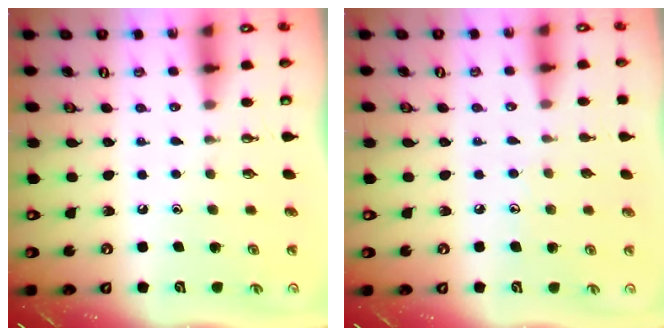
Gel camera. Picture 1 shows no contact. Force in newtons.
{"total": 4.6, "press": 4.5, "slide": 0.4}